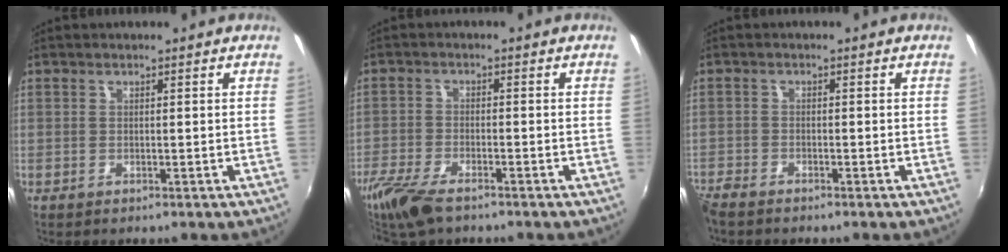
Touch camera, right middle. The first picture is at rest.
{"total": 8.8, "force": [-6.7, 2.6, 5.2], "torque": [-0.136, -0.029, -0.130]}
{"total": 4.2, "force": [-3.7, 0.9, 1.6], "torque": [-0.046, -0.020, -0.074]}